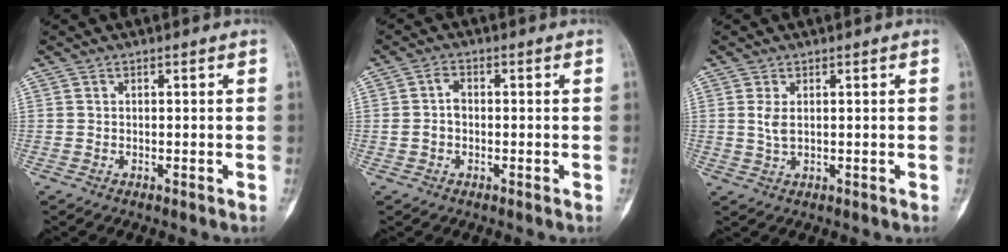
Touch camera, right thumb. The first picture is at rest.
{"total": 2.7, "force": [-0.3, 2.0, 1.9], "torque": [-0.032, 0.011, -0.010]}
{"total": 2.3, "force": [0.5, 1.0, 2.0], "torque": [-0.046, -0.002, 0.016]}